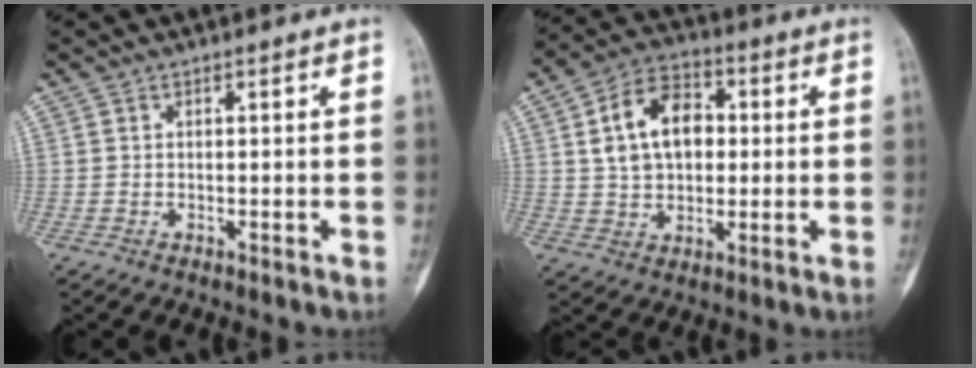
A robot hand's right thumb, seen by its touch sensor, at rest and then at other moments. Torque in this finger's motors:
{"motor_torque": [-1.00, 1.58, 1.07, 0.11, 0.04]}